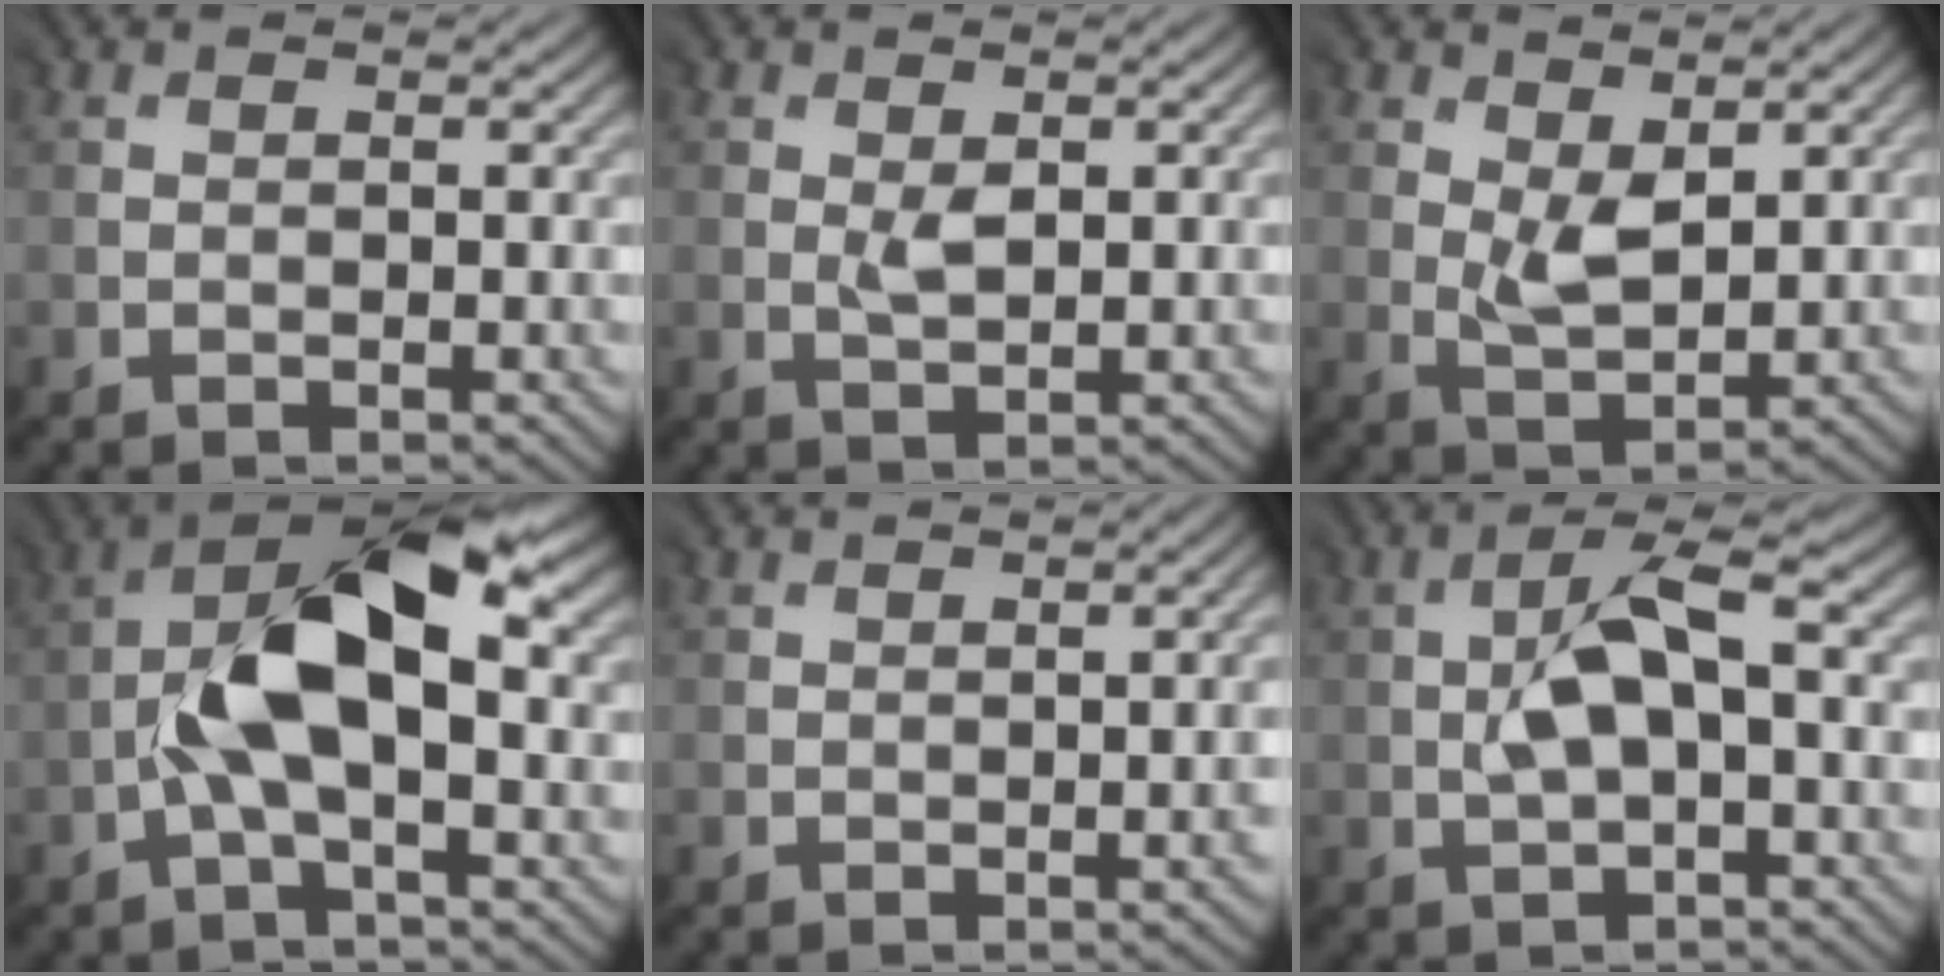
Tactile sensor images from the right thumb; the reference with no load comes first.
{"total": 1.2, "force": [0.6, 0.8, 0.7], "torque": [-0.023, -0.002, 0.017]}
{"total": 3.0, "force": [1.6, 1.7, 1.8], "torque": [-0.050, -0.008, 0.041]}
{"total": 10.5, "force": [-0.7, 4.7, 9.4], "torque": [-0.176, 0.025, -0.019]}
{"total": 1.4, "force": [-0.5, 0.3, 1.3], "torque": [-0.009, 0.000, -0.006]}
{"total": 4.3, "force": [0.0, 1.7, 3.9], "torque": [-0.088, 0.014, 0.000]}